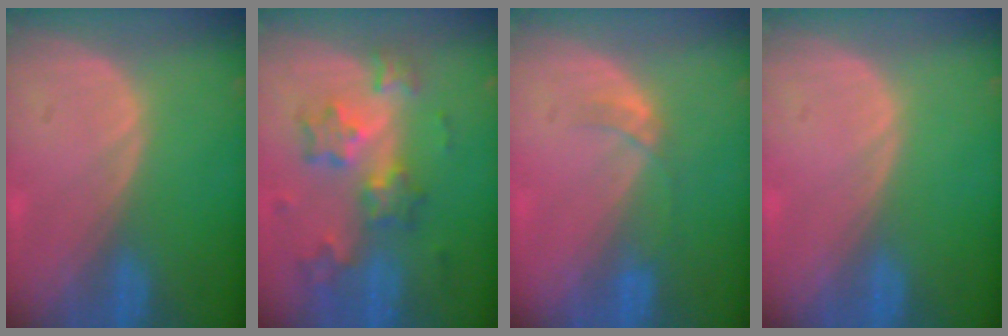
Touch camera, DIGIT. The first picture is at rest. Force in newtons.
{"total": 8.4, "press": 7.3, "slide": 4.1}
{"total": 2.7, "press": 2.4, "slide": 1.3}
{"total": 0.0}